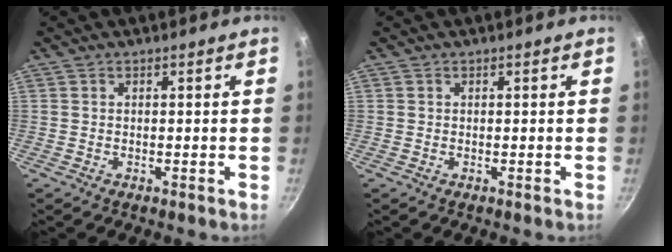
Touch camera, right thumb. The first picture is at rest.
{"total": 0.0}